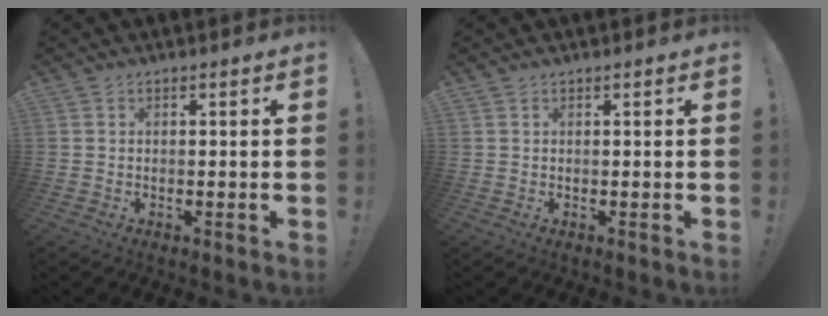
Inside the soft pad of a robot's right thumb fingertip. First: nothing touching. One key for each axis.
{"total": 0.0}